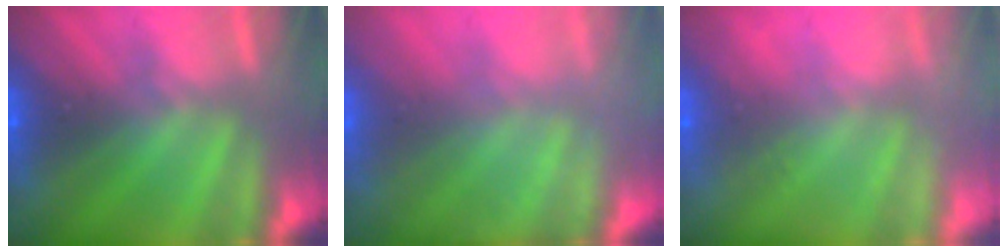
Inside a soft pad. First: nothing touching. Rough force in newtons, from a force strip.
{"total": 2.4}
{"total": 7.4}